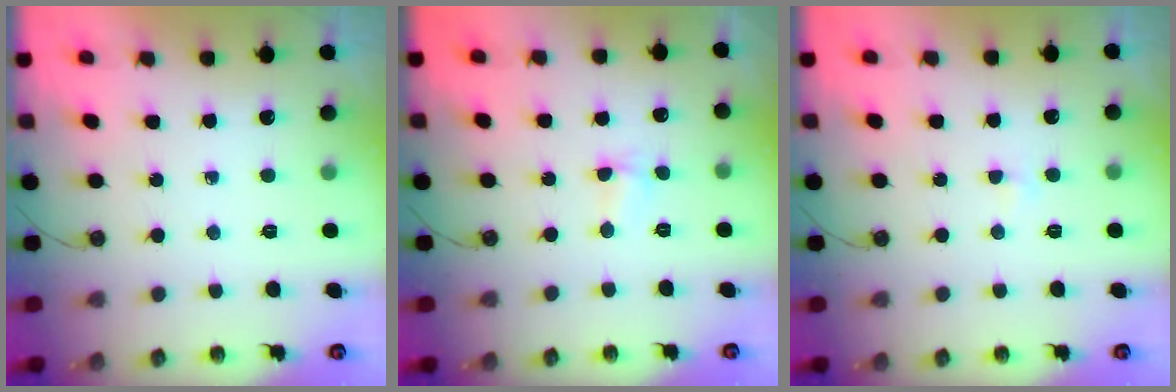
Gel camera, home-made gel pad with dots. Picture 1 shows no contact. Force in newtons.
{"total": 2.6, "press": 2.5, "slide": 0.5}
{"total": 1.6, "press": 1.6, "slide": 0.2}